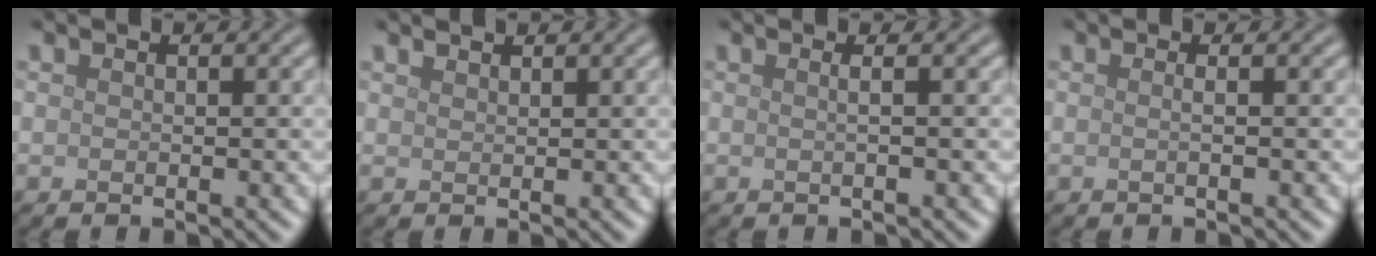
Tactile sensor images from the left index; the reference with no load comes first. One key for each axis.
{"total": 0.8, "fx": 0.8, "fy": 0.1, "fz": 0.1, "tx": -0.001, "ty": -0.001, "tz": 0.014}
{"total": 2.2, "fx": 0.5, "fy": 1.0, "fz": 1.9, "tx": -0.010, "ty": 0.002, "tz": -0.023}
{"total": 1.6, "fx": 0.3, "fy": 0.8, "fz": 1.4, "tx": -0.007, "ty": -0.004, "tz": -0.019}